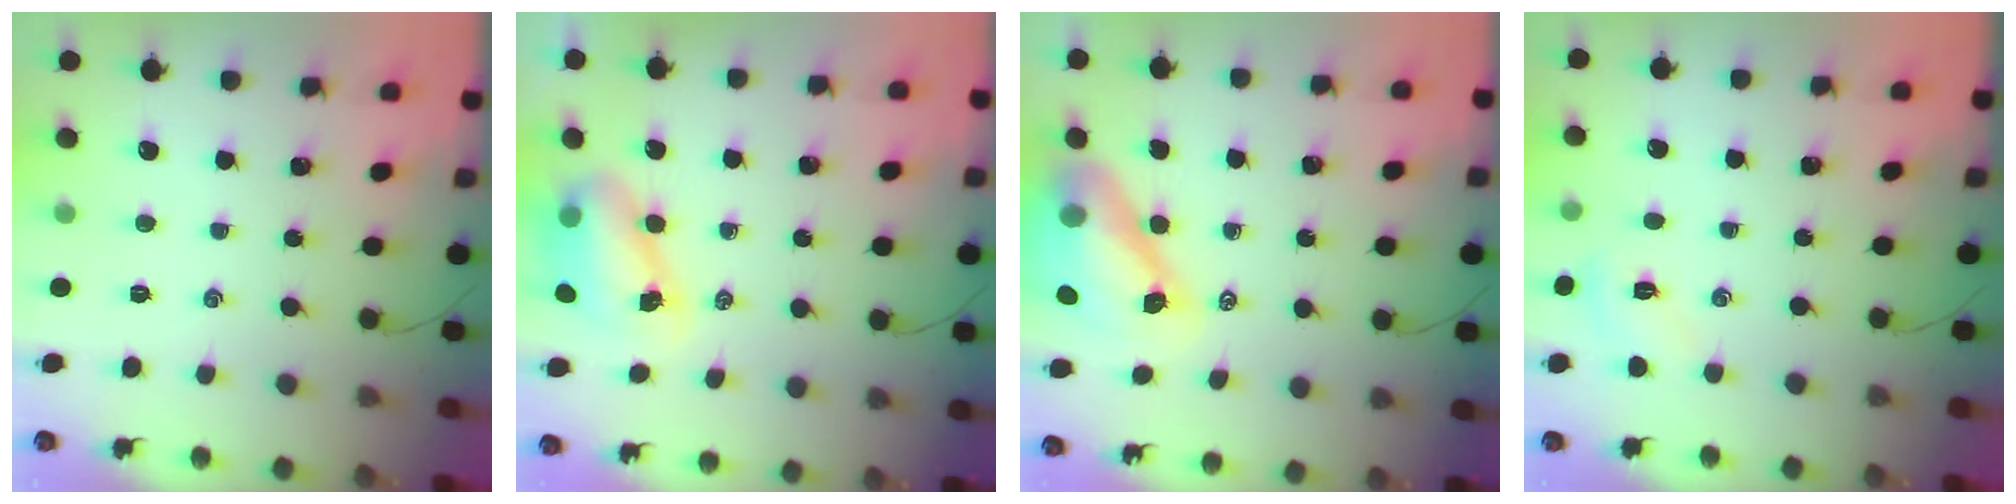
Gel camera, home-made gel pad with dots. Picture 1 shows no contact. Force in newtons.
{"total": 8.2, "press": 8.0, "slide": 1.8}
{"total": 13.8, "press": 13.2, "slide": 4.1}
{"total": 4.5, "press": 4.4, "slide": 1.2}